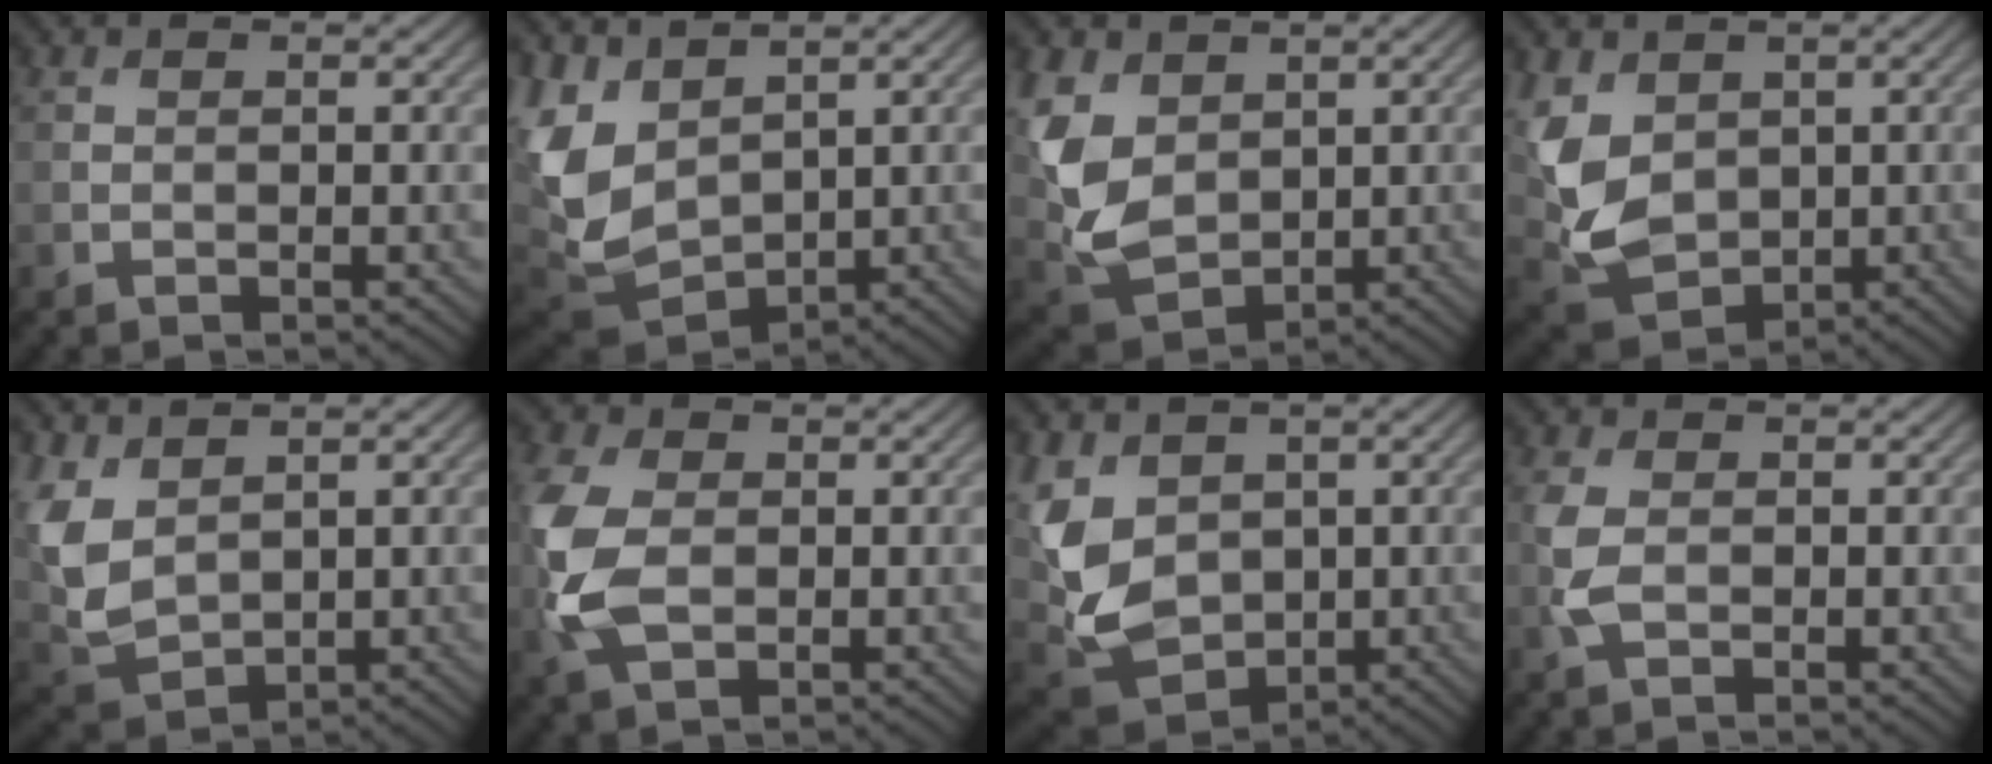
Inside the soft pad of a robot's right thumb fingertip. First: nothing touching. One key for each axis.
{"total": 10.7, "fx": 2.8, "fy": 7.1, "fz": 7.6, "tx": -0.226, "ty": -0.005, "tz": 0.055}
{"total": 9.9, "fx": 2.4, "fy": 7.1, "fz": 6.5, "tx": -0.189, "ty": 0.002, "tz": 0.046}
{"total": 8.5, "fx": 1.5, "fy": 6.3, "fz": 5.5, "tx": -0.149, "ty": -0.007, "tz": 0.028}
{"total": 7.5, "fx": 2.6, "fy": 4.8, "fz": 5.0, "tx": -0.145, "ty": -0.005, "tz": 0.059}
{"total": 7.8, "fx": -0.7, "fy": 4.9, "fz": 6.0, "tx": -0.173, "ty": -0.005, "tz": -0.019}
{"total": 9.5, "fx": 1.5, "fy": 7.2, "fz": 6.1, "tx": -0.177, "ty": -0.005, "tz": 0.024}
{"total": 3.1, "fx": -0.7, "fy": 1.5, "fz": 2.6, "tx": -0.075, "ty": 0.000, "tz": -0.022}